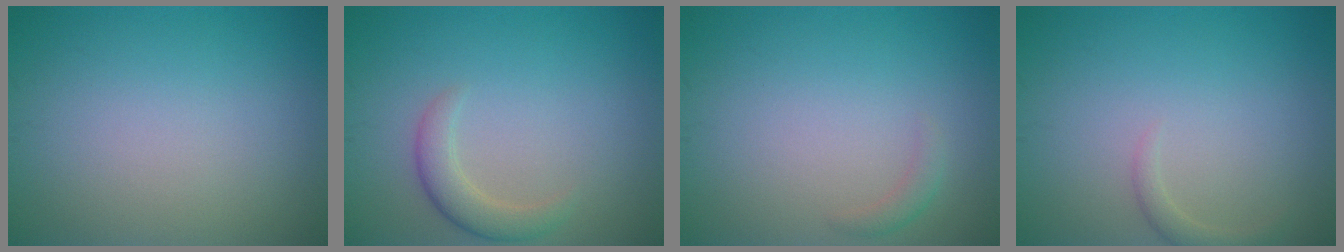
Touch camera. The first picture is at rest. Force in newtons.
{"total": 2.5, "press": 2.5, "slide": 0.2}
{"total": 1.0, "press": 1.0, "slide": 0.1}
{"total": 1.2, "press": 1.2, "slide": 0.1}